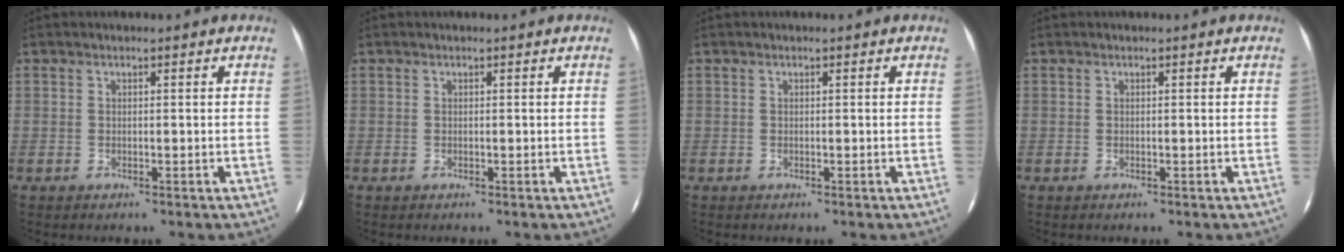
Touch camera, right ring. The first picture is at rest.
{"total": 0.0}
{"total": 0.0}
{"total": 0.0}